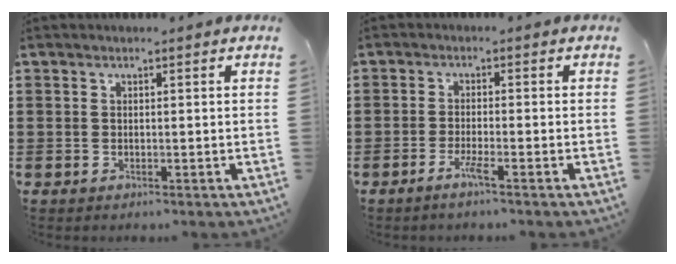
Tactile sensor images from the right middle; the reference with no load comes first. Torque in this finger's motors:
{"motor_torque": [0.12, -0.05, 0.09, 0.05]}